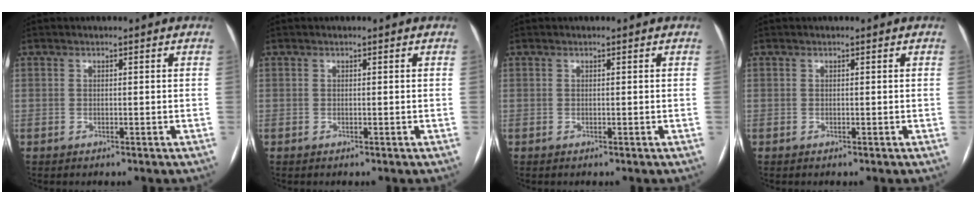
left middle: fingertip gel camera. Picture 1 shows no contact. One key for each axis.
{"total": 0.0}
{"total": 0.0}
{"total": 0.0}